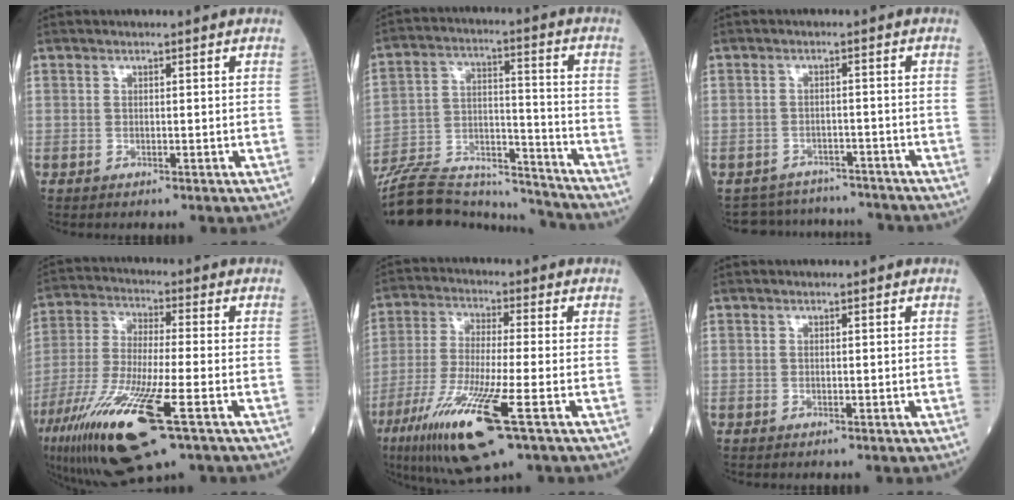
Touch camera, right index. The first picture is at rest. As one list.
[{"total": 22.3, "force": [-20.5, 5.2, 6.9], "torque": [-0.161, 0.011, -0.330]}, {"total": 7.8, "force": [-7.3, 2.6, -0.6], "torque": [0.015, 0.027, -0.095]}, {"total": 18.4, "force": [-9.0, 2.4, 15.9], "torque": [-0.334, -0.048, -0.162]}, {"total": 15.1, "force": [-7.2, 0.9, 13.2], "torque": [-0.276, -0.041, -0.129]}, {"total": 0.0}]